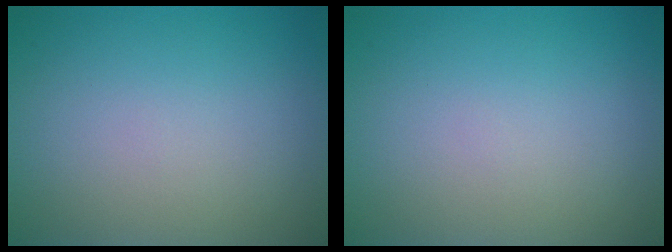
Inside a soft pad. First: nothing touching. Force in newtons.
{"total": 0.0}